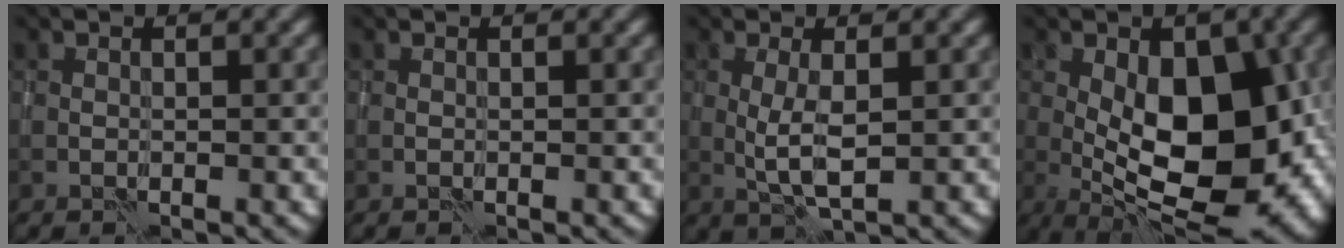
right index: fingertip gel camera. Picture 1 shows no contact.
{"total": 0.0}
{"total": 2.7, "force": [0.0, 0.6, 2.7], "torque": [-0.060, 0.001, 0.002]}
{"total": 13.9, "force": [-1.3, 6.6, 12.2], "torque": [-0.161, 0.003, -0.025]}